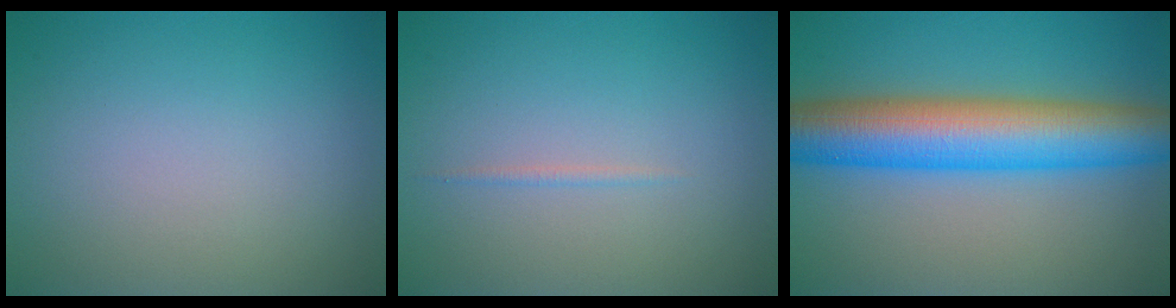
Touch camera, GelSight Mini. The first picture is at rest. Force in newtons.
{"total": 0.5, "press": 0.5, "slide": 0.0}
{"total": 10.5, "press": 10.5, "slide": 0.2}